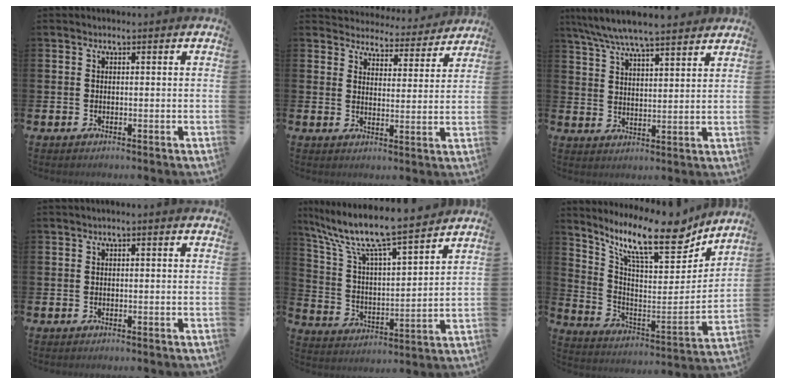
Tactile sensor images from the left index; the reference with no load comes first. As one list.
[{"total": 4.5, "force": [4.3, 1.0, -0.1], "torque": [-0.004, -0.044, 0.071]}, {"total": 7.1, "force": [6.7, 0.5, 2.3], "torque": [-0.073, -0.027, 0.122]}, {"total": 0.6, "force": [-0.5, 0.1, 0.3], "torque": [-0.013, 0.001, -0.007]}, {"total": 10.4, "force": [9.2, 1.2, 4.6], "torque": [-0.134, -0.055, 0.158]}, {"total": 13.6, "force": [10.3, 3.8, 8.0], "torque": [-0.169, -0.066, 0.172]}]